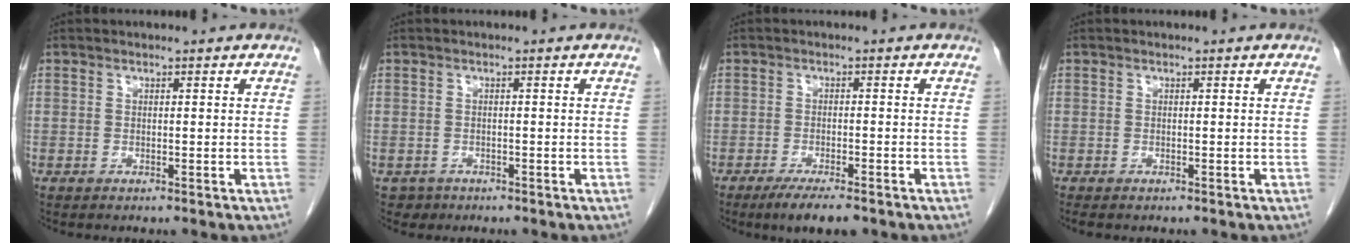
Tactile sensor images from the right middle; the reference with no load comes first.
{"total": 1.3, "force": [-0.8, 1.1, -0.1], "torque": [-0.003, 0.005, -0.009]}
{"total": 5.6, "force": [-4.1, 0.9, 3.8], "torque": [-0.057, -0.012, -0.062]}
{"total": 1.1, "force": [-0.9, 0.1, 0.5], "torque": [-0.009, 0.000, -0.008]}